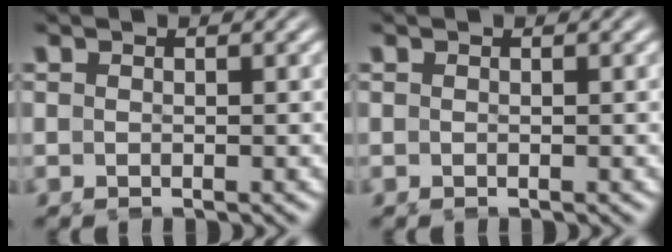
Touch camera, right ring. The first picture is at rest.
{"total": 0.0}